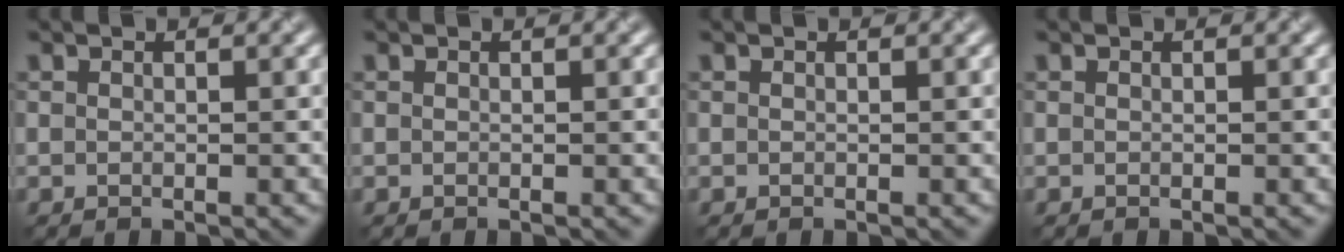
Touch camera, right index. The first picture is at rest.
{"total": 0.0}
{"total": 0.0}
{"total": 0.0}